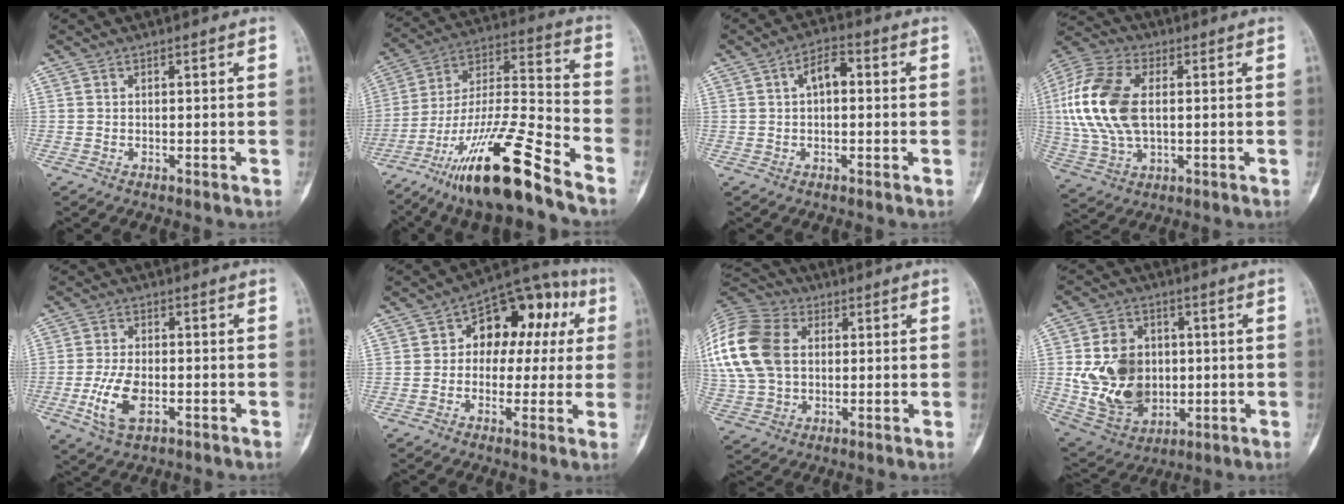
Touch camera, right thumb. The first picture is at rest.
{"total": 21.6, "force": [-14.6, 2.9, 15.7], "torque": [-0.326, 0.063, -0.260]}
{"total": 5.0, "force": [0.8, 2.7, 4.1], "torque": [-0.064, 0.017, 0.004]}
{"total": 17.4, "force": [1.7, 10.3, 14.0], "torque": [-0.304, 0.008, 0.034]}
{"total": 8.2, "force": [-2.5, 4.2, 6.6], "torque": [-0.141, 0.005, -0.044]}
{"total": 14.8, "force": [2.7, 10.3, 10.3], "torque": [-0.078, 0.045, 0.029]}
{"total": 22.1, "force": [3.9, 16.1, 14.6], "torque": [-0.335, 0.027, 0.077]}
{"total": 16.5, "force": [0.0, 12.7, 10.6], "torque": [-0.154, -0.004, 0.021]}